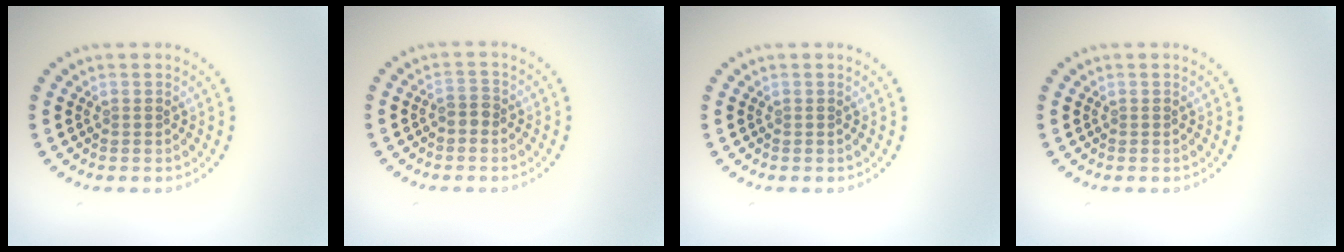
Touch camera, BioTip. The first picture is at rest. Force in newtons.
{"total": 1.2, "press": 1.1, "slide": 0.5}
{"total": 0.0}
{"total": 0.0}